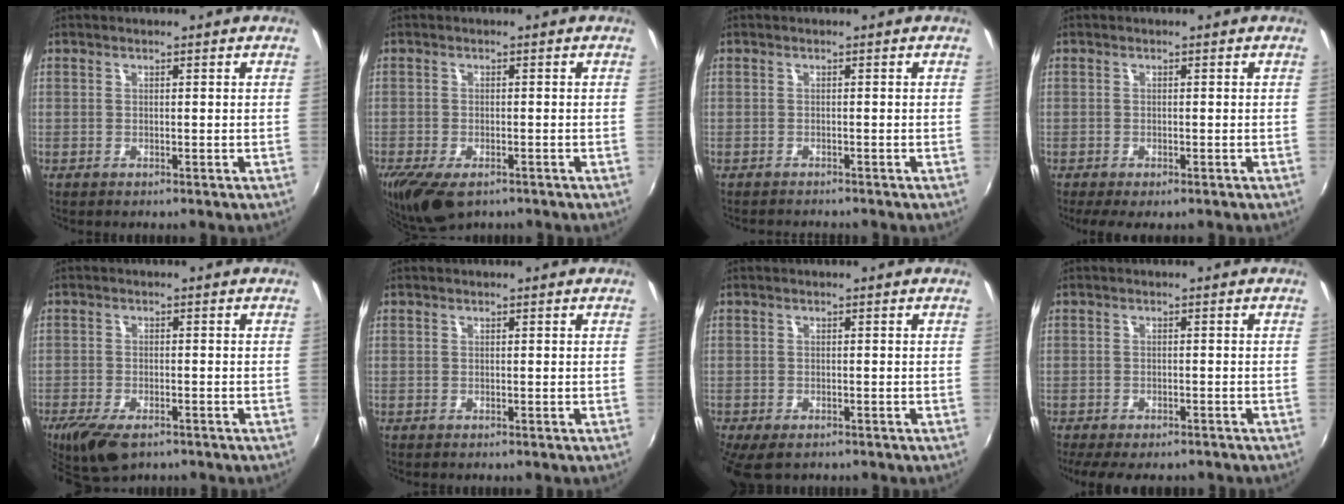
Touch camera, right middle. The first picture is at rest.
{"total": 9.2, "force": [-6.0, 4.0, 5.7], "torque": [-0.132, -0.039, -0.100]}
{"total": 2.4, "force": [-2.4, 0.2, 0.6], "torque": [-0.021, -0.012, -0.038]}
{"total": 3.4, "force": [-2.3, 1.1, 2.2], "torque": [-0.049, -0.016, -0.036]}
{"total": 8.4, "force": [-5.7, 3.6, 5.1], "torque": [-0.122, -0.029, -0.100]}
{"total": 0.0}
{"total": 5.4, "force": [-3.7, 2.3, 3.2], "torque": [-0.072, -0.028, -0.060]}
{"total": 8.2, "force": [-6.6, 2.4, 4.2], "torque": [-0.097, -0.028, -0.101]}